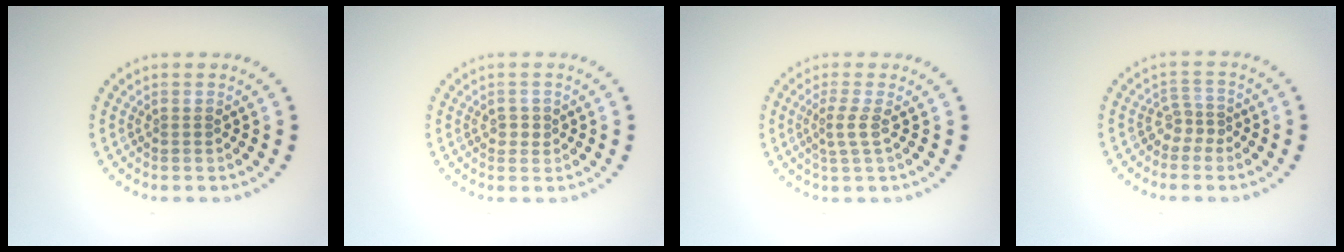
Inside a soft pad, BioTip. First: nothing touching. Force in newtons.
{"total": 1.2, "press": 1.1, "slide": 0.3}
{"total": 1.8, "press": 1.3, "slide": 1.2}
{"total": 1.6, "press": 1.1, "slide": 1.2}